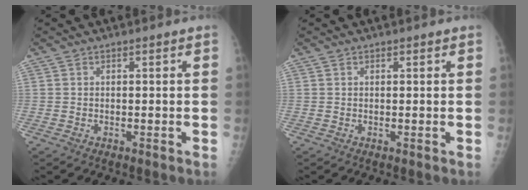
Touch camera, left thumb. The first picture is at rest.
{"total": 0.0}